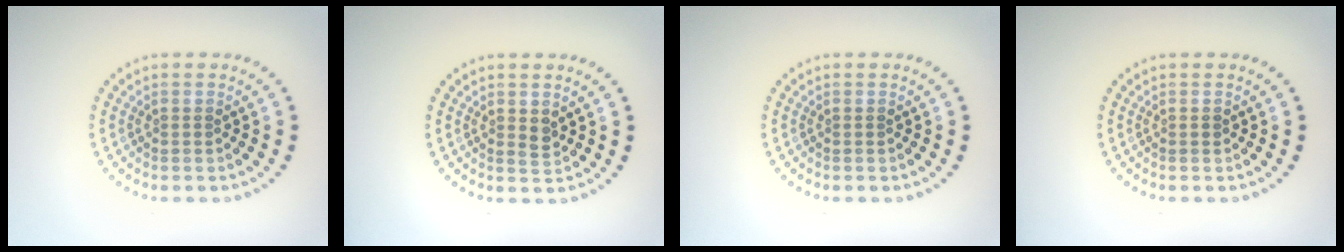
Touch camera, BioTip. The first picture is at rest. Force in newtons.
{"total": 1.0, "press": 0.9, "slide": 0.4}
{"total": 0.0}
{"total": 0.6, "press": 0.5, "slide": 0.2}